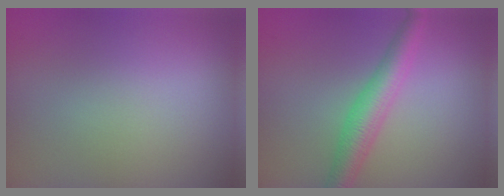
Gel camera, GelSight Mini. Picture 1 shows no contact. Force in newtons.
{"total": 4.0, "press": 4.0, "slide": 0.1}